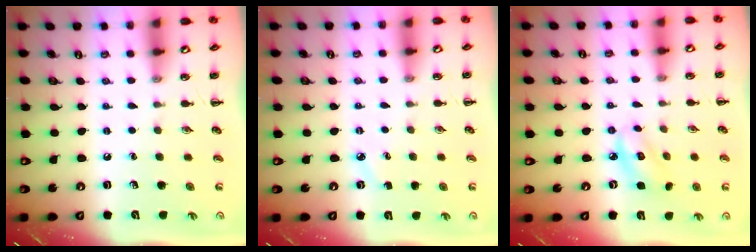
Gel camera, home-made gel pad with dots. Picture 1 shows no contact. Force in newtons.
{"total": 2.0, "press": 1.9, "slide": 0.7}
{"total": 4.9, "press": 4.8, "slide": 0.8}